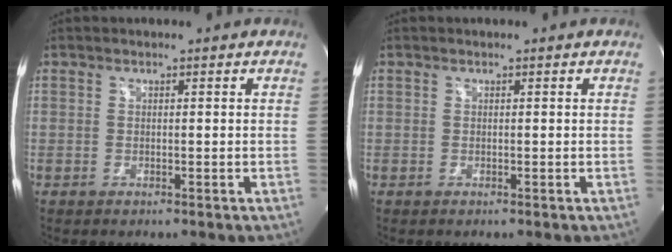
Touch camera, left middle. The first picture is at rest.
{"total": 0.0}